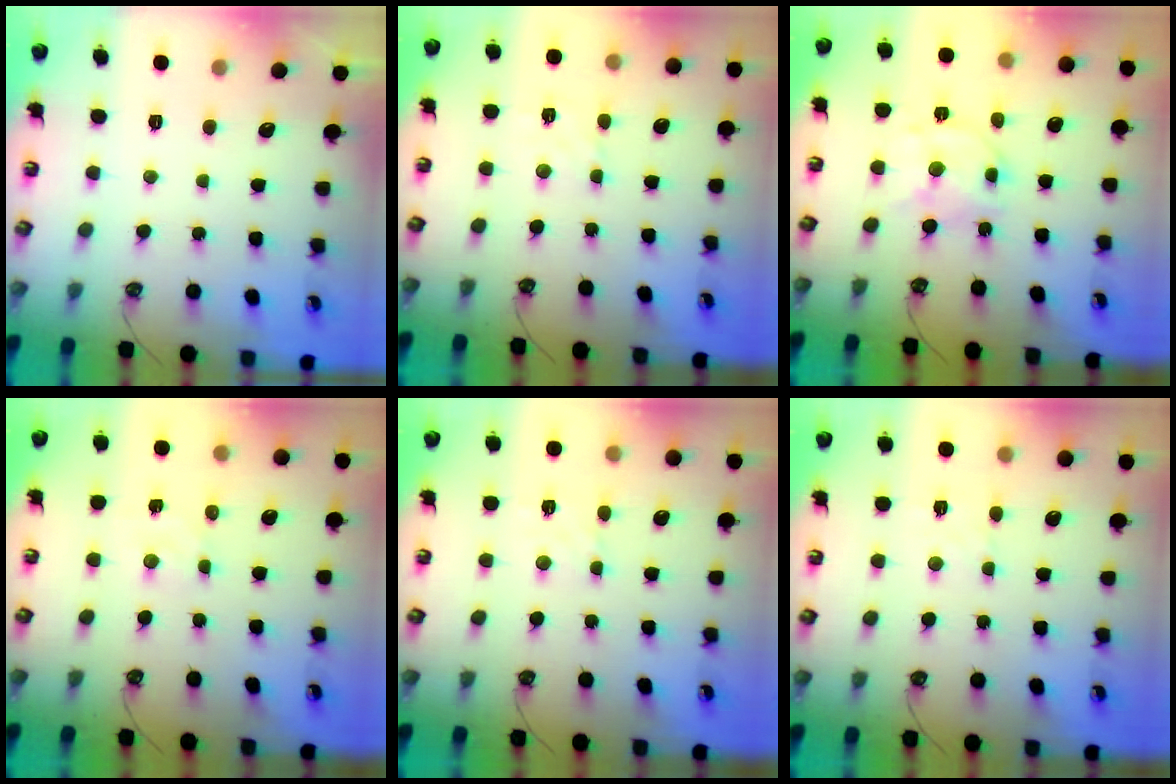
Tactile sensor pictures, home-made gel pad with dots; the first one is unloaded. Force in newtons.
{"total": 2.1, "press": 2.1, "slide": 0.5}
{"total": 10.7, "press": 10.7, "slide": 1.0}
{"total": 1.8, "press": 1.8, "slide": 0.3}
{"total": 1.6, "press": 1.5, "slide": 0.5}
{"total": 3.0, "press": 3.0, "slide": 0.4}